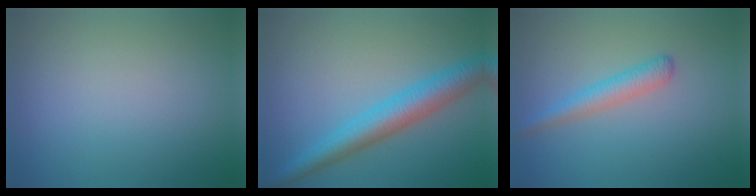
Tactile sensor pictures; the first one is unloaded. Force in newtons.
{"total": 5.0, "press": 5.0, "slide": 0.1}
{"total": 2.4, "press": 2.3, "slide": 0.1}